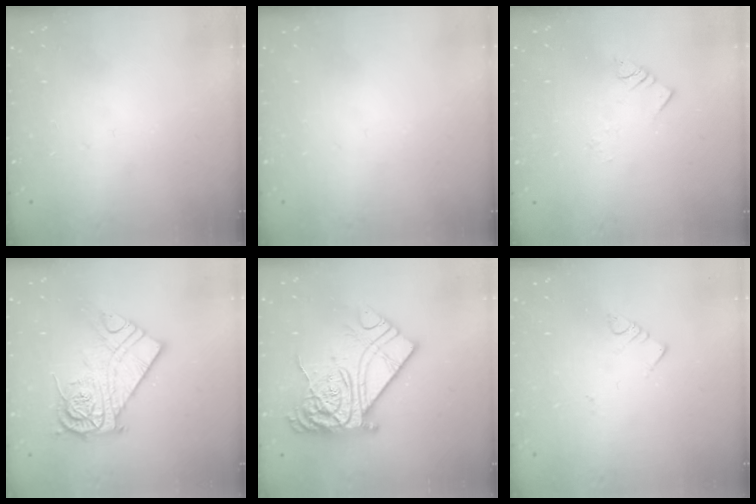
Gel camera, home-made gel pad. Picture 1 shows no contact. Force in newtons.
{"total": 0.0}
{"total": 2.8, "press": 2.8, "slide": 0.3}
{"total": 14.0, "press": 13.9, "slide": 1.4}
{"total": 22.9, "press": 22.8, "slide": 2.0}
{"total": 2.7, "press": 2.6, "slide": 0.5}